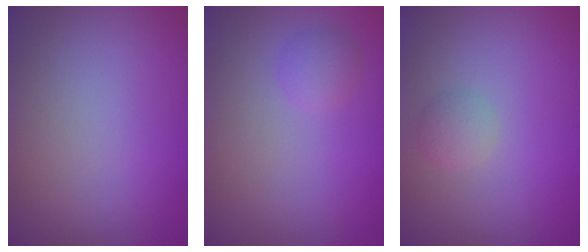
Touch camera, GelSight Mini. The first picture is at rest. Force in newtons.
{"total": 1.4, "press": 1.4, "slide": 0.1}
{"total": 1.4, "press": 1.4, "slide": 0.1}